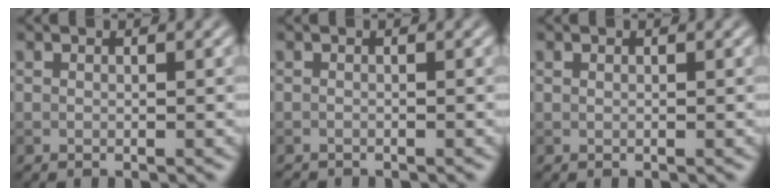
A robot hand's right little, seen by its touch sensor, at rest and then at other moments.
{"total": 0.8, "force": [-0.8, 0.0, 0.0], "torque": [0.004, -0.005, -0.015]}
{"total": 0.0}